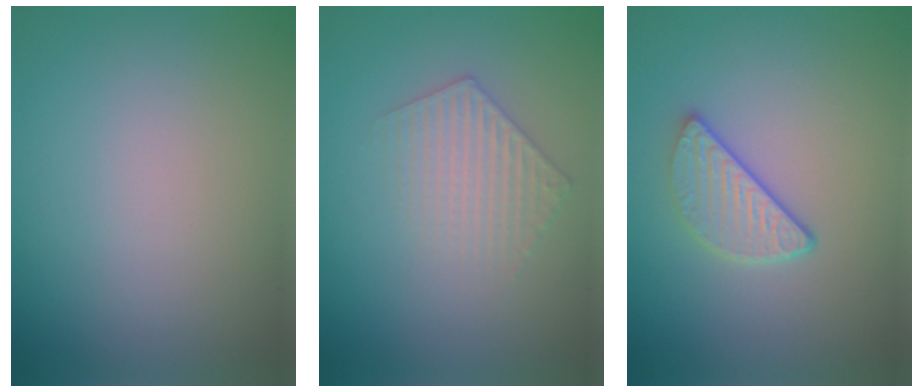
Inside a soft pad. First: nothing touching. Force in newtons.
{"total": 2.9, "press": 2.9, "slide": 0.5}
{"total": 3.4, "press": 2.7, "slide": 2.0}